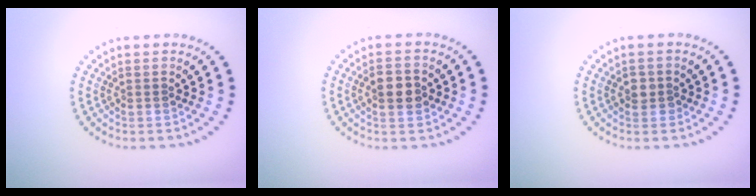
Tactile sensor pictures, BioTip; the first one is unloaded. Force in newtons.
{"total": 2.8, "press": 2.8, "slide": 0.1}
{"total": 1.3, "press": 1.2, "slide": 0.5}